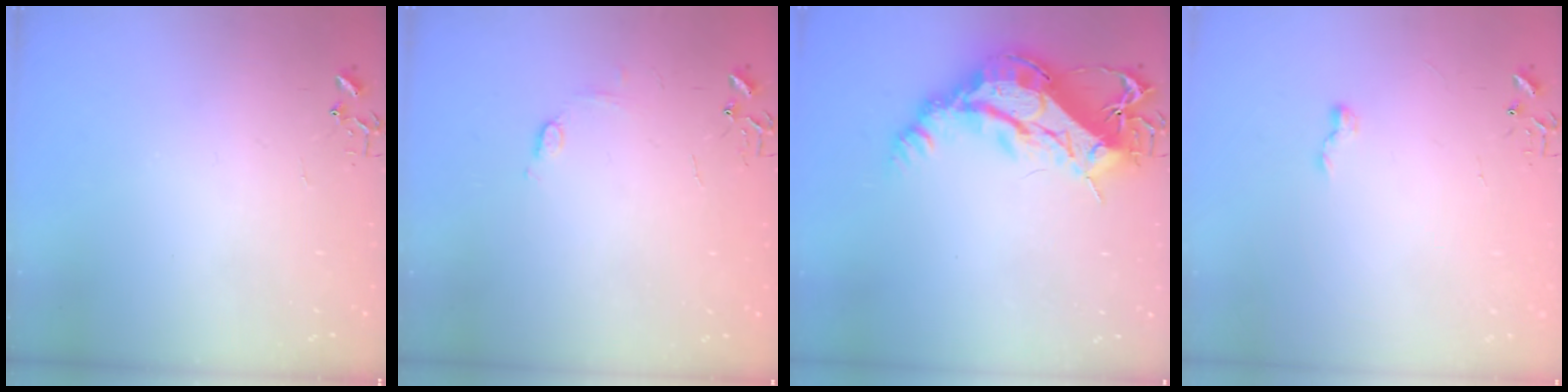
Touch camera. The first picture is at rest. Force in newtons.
{"total": 5.7, "press": 5.6, "slide": 0.8}
{"total": 20.3, "press": 20.2, "slide": 2.1}
{"total": 5.7, "press": 5.6, "slide": 0.7}